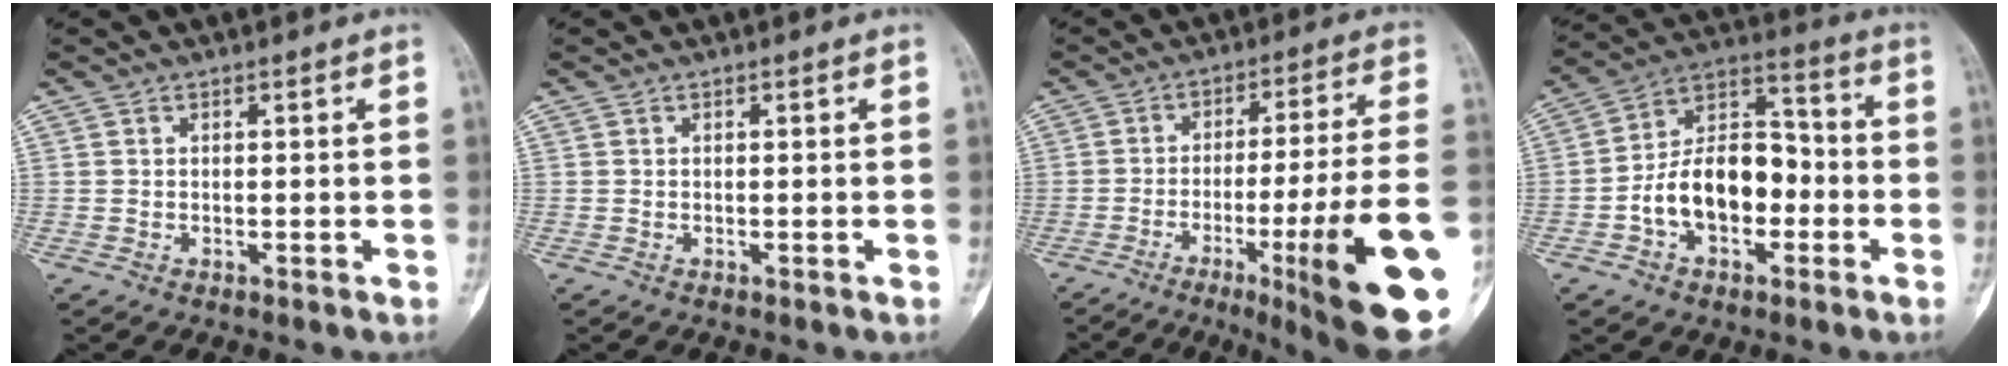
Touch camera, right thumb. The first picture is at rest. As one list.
[{"total": 0.0}, {"total": 23.6, "force": [-8.2, 1.9, 22.1], "torque": [-0.265, 0.010, -0.114]}, {"total": 15.0, "force": [-3.6, 9.6, 11.0], "torque": [-0.162, 0.052, -0.067]}]